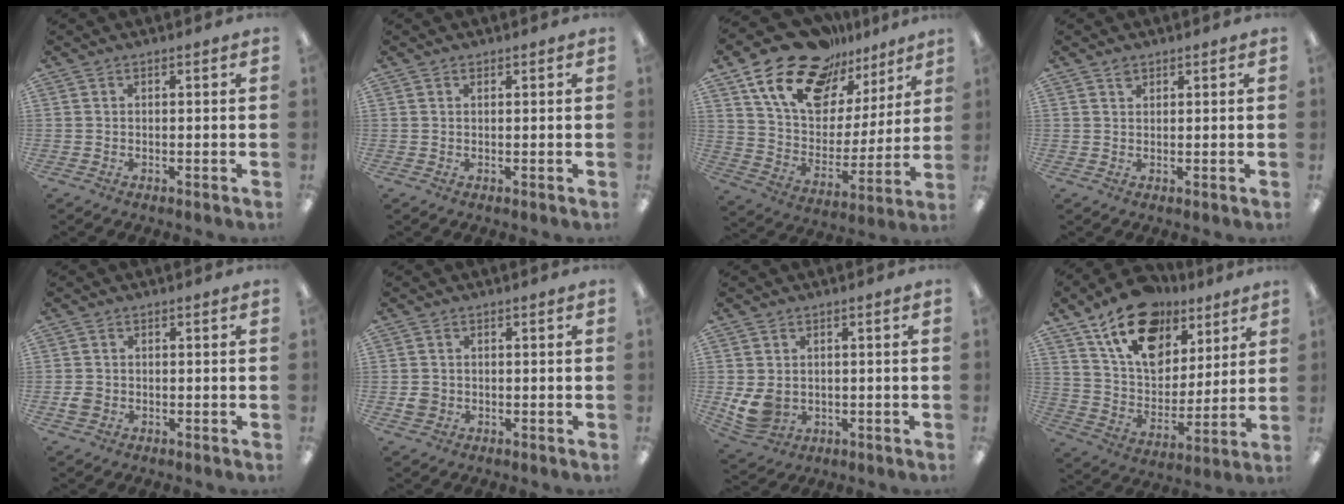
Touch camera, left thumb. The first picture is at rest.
{"total": 0.5, "force": [0.4, 0.3, 0.2], "torque": [-0.003, 0.003, 0.007]}
{"total": 20.9, "force": [14.7, 11.6, 9.3], "torque": [-0.173, -0.086, 0.266]}
{"total": 1.4, "force": [1.1, 0.8, 0.4], "torque": [-0.002, -0.005, 0.020]}
{"total": 2.4, "force": [-0.6, 2.1, 1.0], "torque": [-0.016, 0.004, -0.012]}
{"total": 2.5, "force": [-0.4, 2.3, 0.8], "torque": [-0.006, 0.000, -0.010]}
{"total": 6.9, "force": [0.1, 5.6, 3.9], "torque": [-0.089, 0.003, 0.007]}
{"total": 19.2, "force": [11.6, 12.0, 9.5], "torque": [-0.159, -0.052, 0.210]}